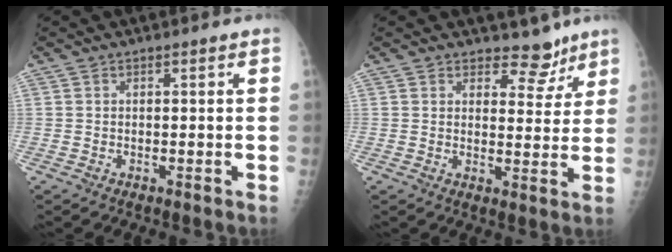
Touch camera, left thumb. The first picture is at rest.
{"total": 5.6, "force": [4.5, 3.0, 1.1], "torque": [0.015, -0.034, 0.062]}